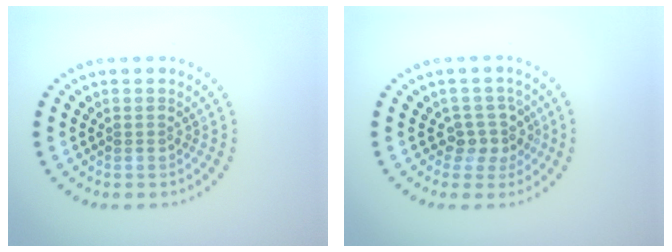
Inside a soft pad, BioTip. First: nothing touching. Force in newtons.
{"total": 2.5, "press": 2.0, "slide": 1.6}